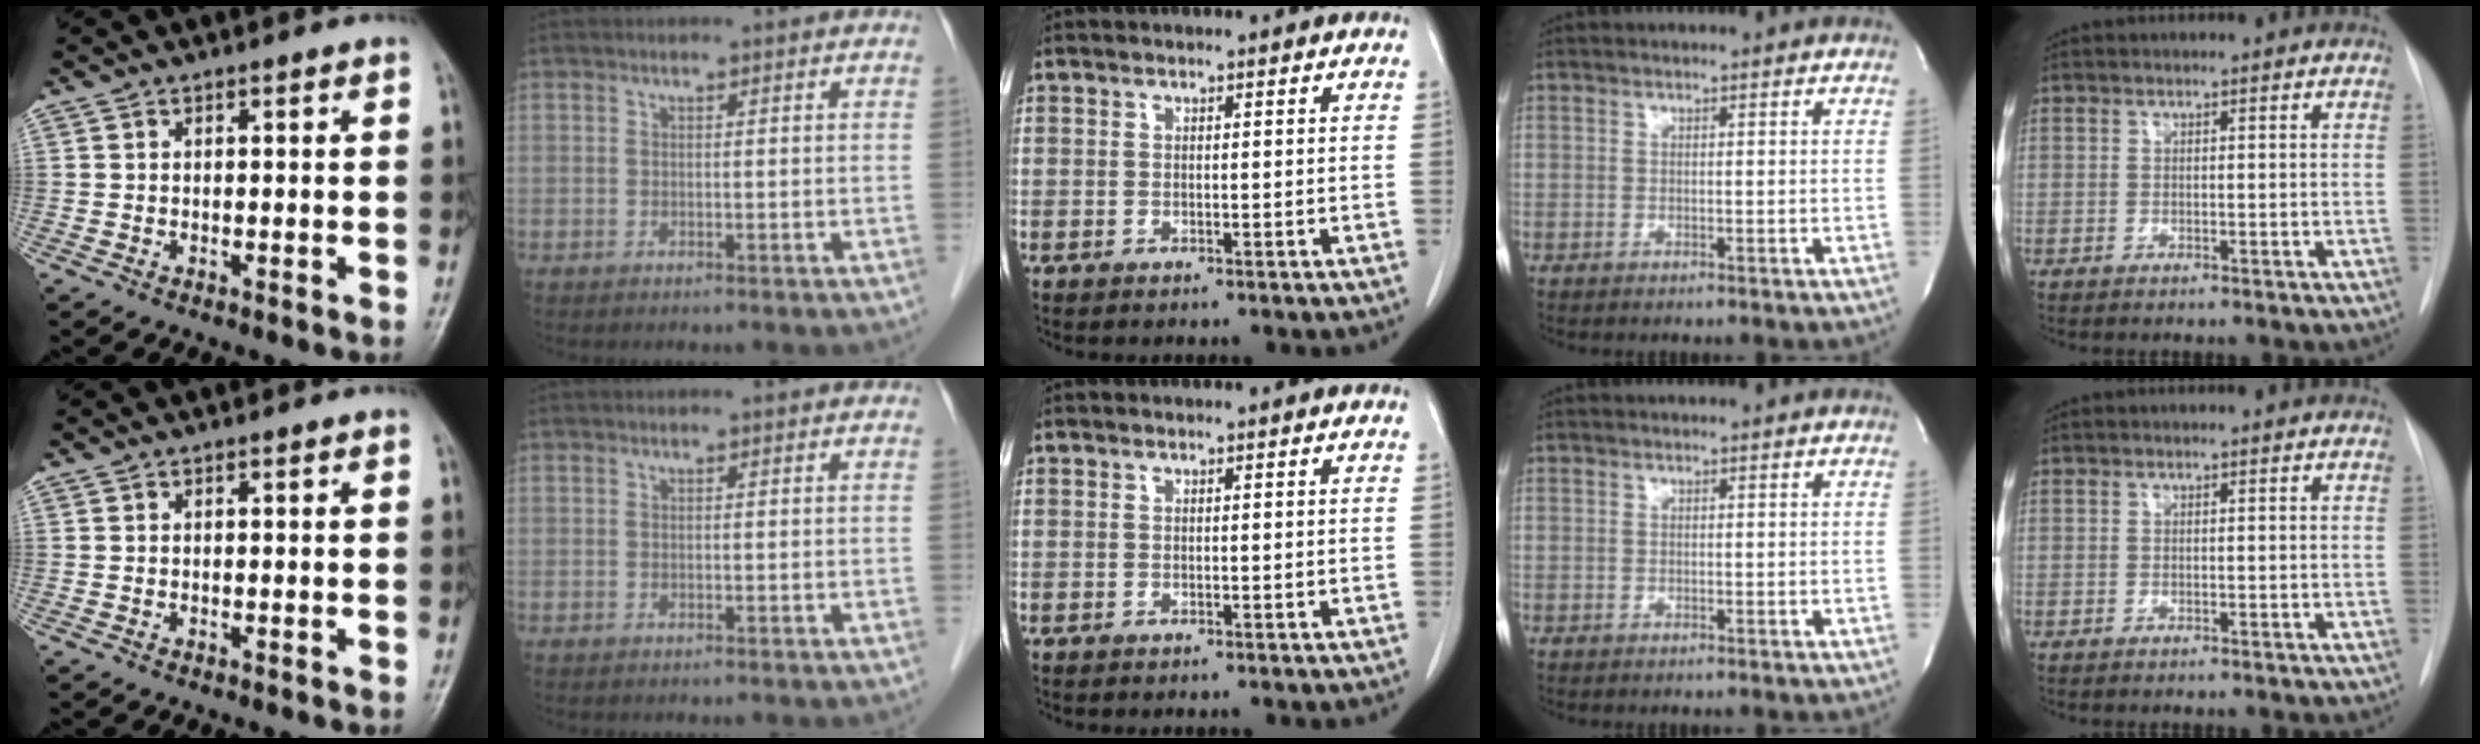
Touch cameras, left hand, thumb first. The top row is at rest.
{}